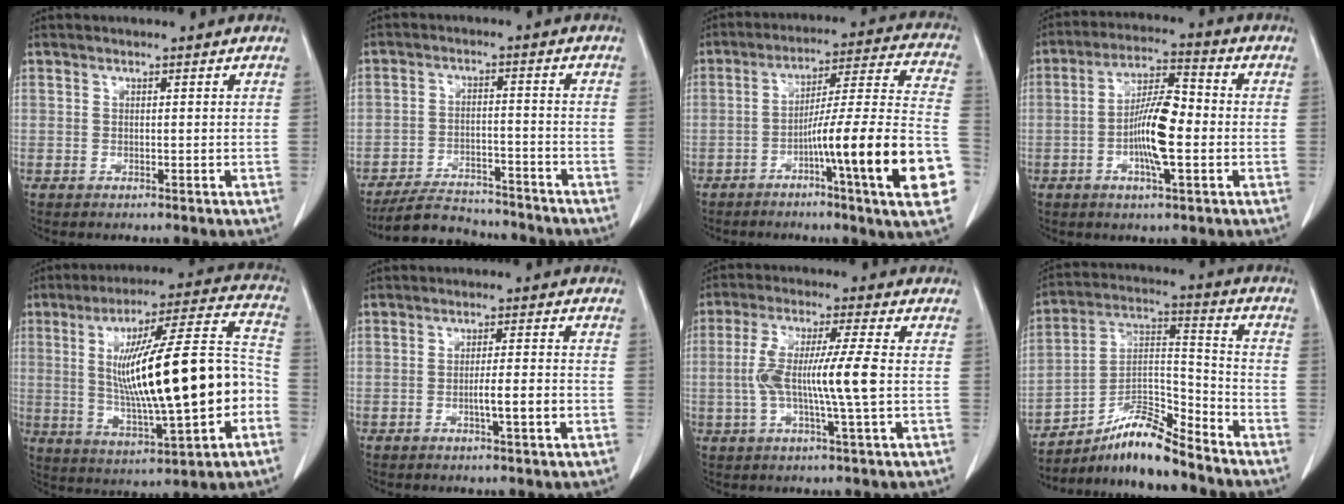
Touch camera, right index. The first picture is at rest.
{"total": 10.2, "force": [-9.7, 2.5, 2.1], "torque": [-0.028, 0.004, -0.153]}
{"total": 20.8, "force": [-7.2, -0.5, 19.5], "torque": [-0.236, 0.003, -0.109]}
{"total": 9.8, "force": [-1.8, 2.0, 9.4], "torque": [-0.175, 0.008, -0.035]}
{"total": 22.4, "force": [-2.0, 3.1, 22.1], "torque": [-0.363, 0.024, -0.022]}
{"total": 4.0, "force": [-1.3, 0.0, 3.8], "torque": [-0.058, -0.002, -0.020]}
{"total": 9.9, "force": [-0.8, 0.0, 9.8], "torque": [-0.193, 0.008, -0.019]}
{"total": 11.6, "force": [-10.0, 1.3, 5.7], "torque": [-0.104, 0.018, -0.177]}